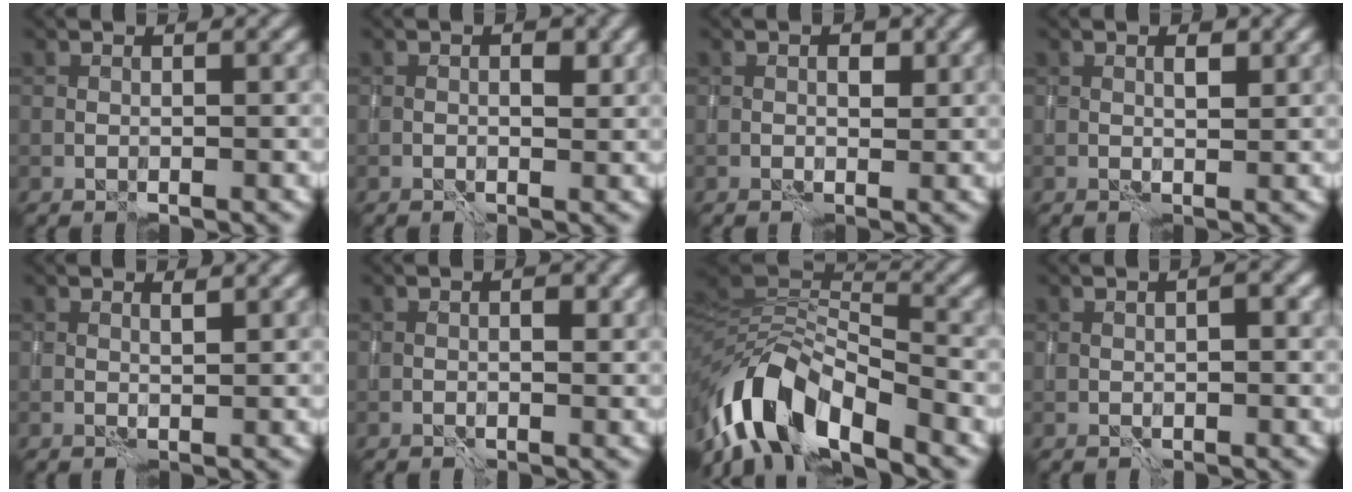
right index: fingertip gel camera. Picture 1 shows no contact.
{"total": 1.4, "force": [0.2, 0.8, 1.1], "torque": [-0.006, -0.001, 0.003]}
{"total": 1.2, "force": [0.2, 0.9, 0.8], "torque": [-0.005, 0.000, 0.001]}
{"total": 1.1, "force": [0.5, 0.5, 0.9], "torque": [-0.011, -0.001, 0.007]}
{"total": 0.8, "force": [0.6, 0.1, 0.5], "torque": [-0.006, -0.001, 0.011]}
{"total": 1.1, "force": [0.0, 0.7, 0.8], "torque": [-0.003, 0.003, 0.001]}
{"total": 9.2, "force": [-5.6, 4.0, 6.0], "torque": [-0.097, 0.002, -0.106]}
{"total": 0.9, "force": [0.0, 0.5, 0.8], "torque": [-0.010, 0.001, 0.000]}